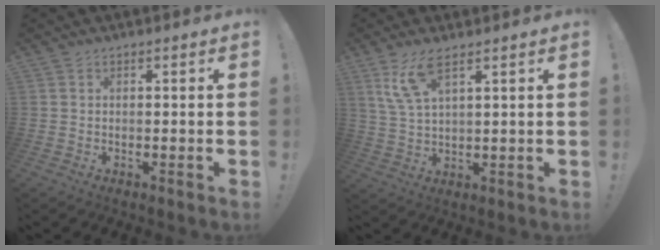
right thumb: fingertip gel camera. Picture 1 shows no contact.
{"total": 8.8, "force": [5.1, 2.8, 6.6], "torque": [-0.129, -0.013, 0.099]}